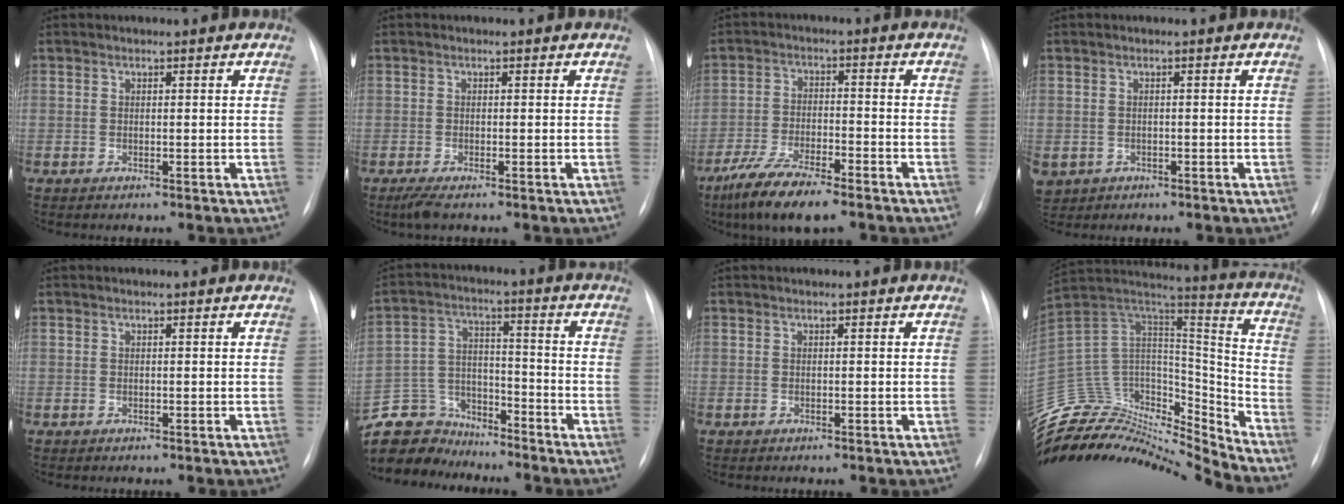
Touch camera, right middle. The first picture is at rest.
{"total": 2.2, "force": [-1.6, 0.4, 1.5], "torque": [-0.035, -0.008, -0.030]}
{"total": 9.9, "force": [-7.3, 1.9, 6.4], "torque": [-0.121, -0.021, -0.129]}
{"total": 5.2, "force": [-2.4, 4.4, 1.3], "torque": [-0.035, 0.004, -0.027]}
{"total": 0.5, "force": [-0.4, 0.2, 0.2], "torque": [-0.010, -0.001, -0.005]}
{"total": 11.9, "force": [-10.9, 4.7, 0.5], "torque": [-0.017, 0.036, -0.201]}
{"total": 0.8, "force": [-0.6, 0.3, 0.3], "torque": [-0.010, -0.002, -0.007]}
{"total": 26.0, "force": [-25.2, 4.6, 4.7], "torque": [-0.114, 0.071, -0.405]}